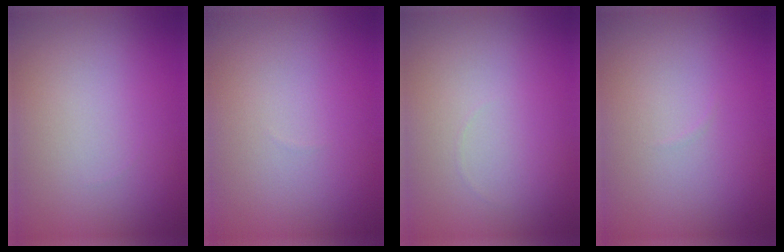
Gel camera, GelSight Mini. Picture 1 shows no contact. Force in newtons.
{"total": 0.0}
{"total": 0.0}
{"total": 0.0}